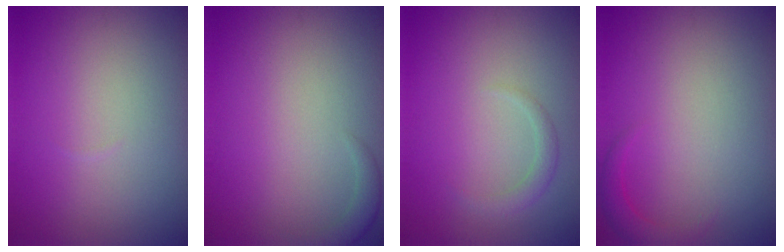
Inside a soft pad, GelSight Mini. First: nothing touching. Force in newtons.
{"total": 1.4, "press": 1.4, "slide": 0.2}
{"total": 1.3, "press": 1.3, "slide": 0.1}
{"total": 1.7, "press": 1.6, "slide": 0.2}